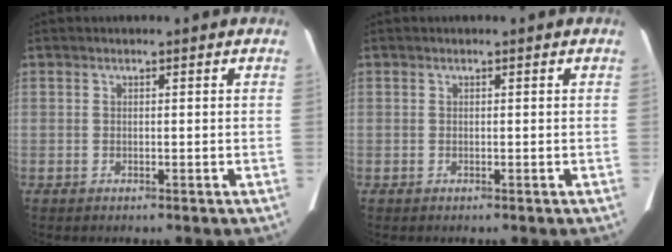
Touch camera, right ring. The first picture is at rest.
{"total": 0.0}